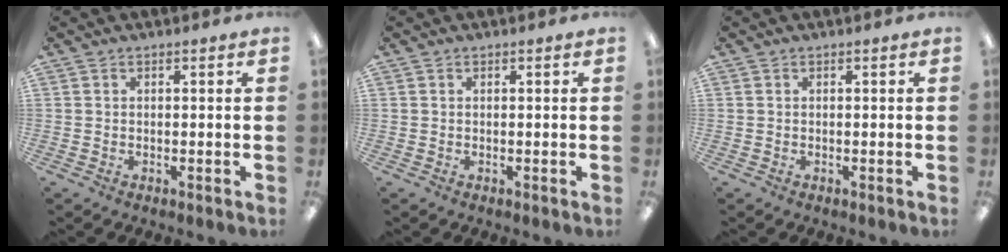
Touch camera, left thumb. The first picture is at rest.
{"total": 0.0}
{"total": 0.0}